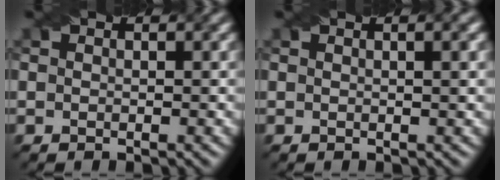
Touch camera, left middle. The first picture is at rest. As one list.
[{"total": 2.4, "force": [0.8, 0.9, 2.1], "torque": [-0.018, 0.005, -0.005]}]